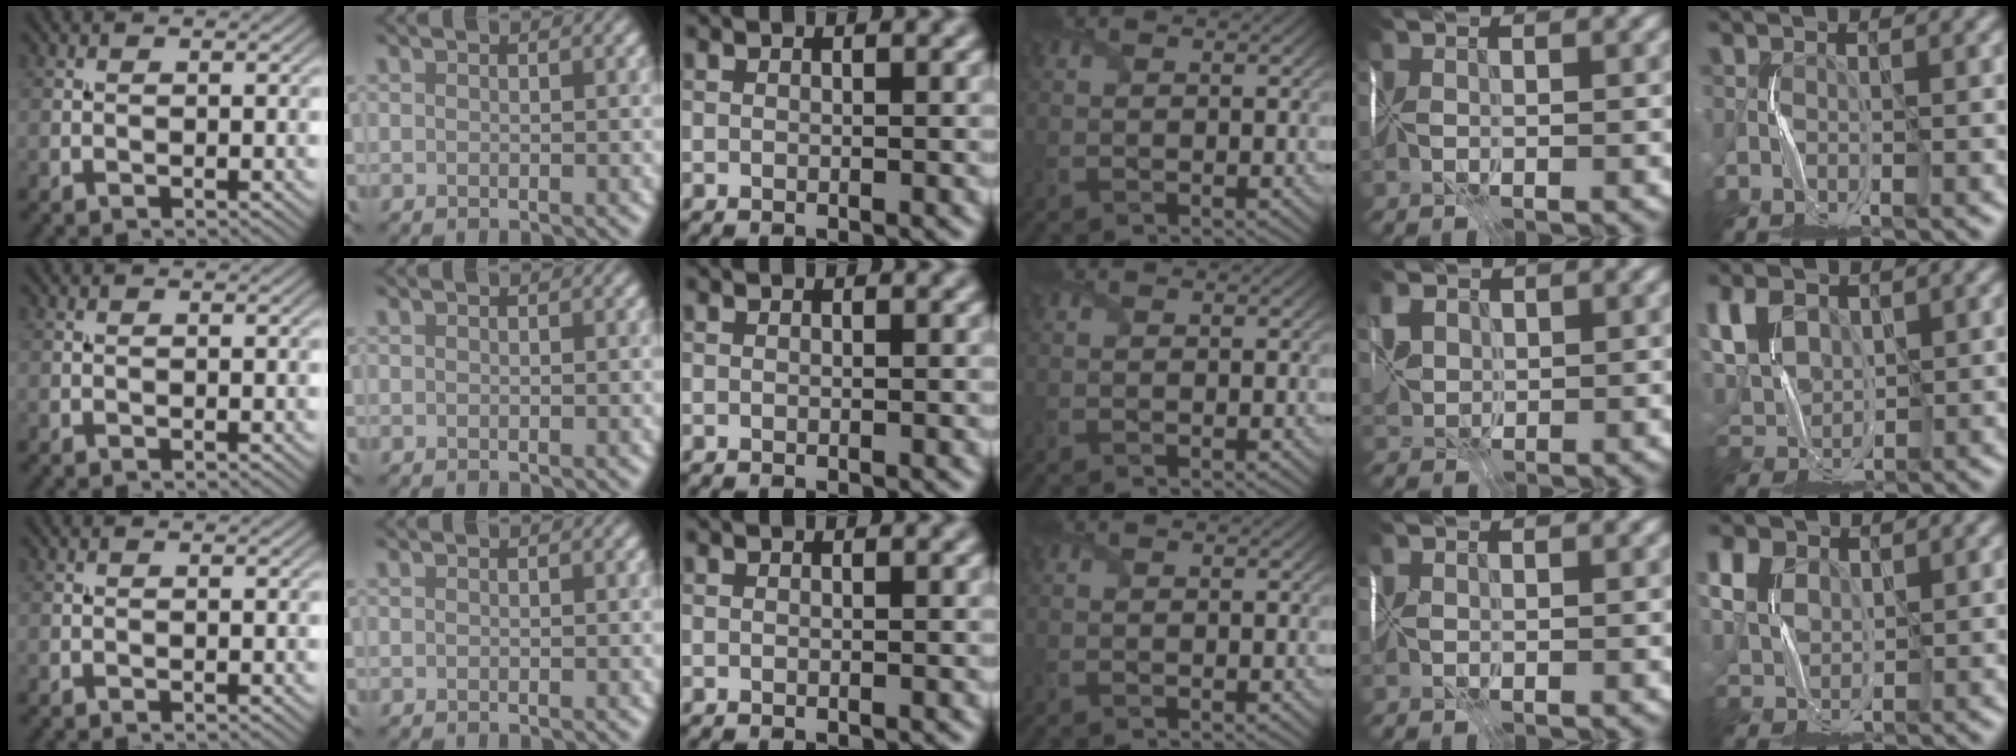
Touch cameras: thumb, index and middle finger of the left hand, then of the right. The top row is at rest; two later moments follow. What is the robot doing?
{"motion": "fold", "object": "shipping label"}